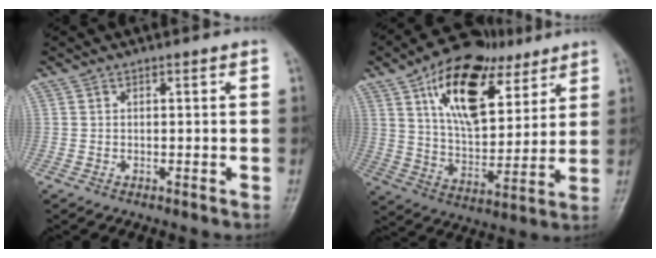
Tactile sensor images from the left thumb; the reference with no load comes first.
{"total": 19.9, "force": [9.9, 10.6, 13.6], "torque": [-0.182, -0.028, 0.170]}